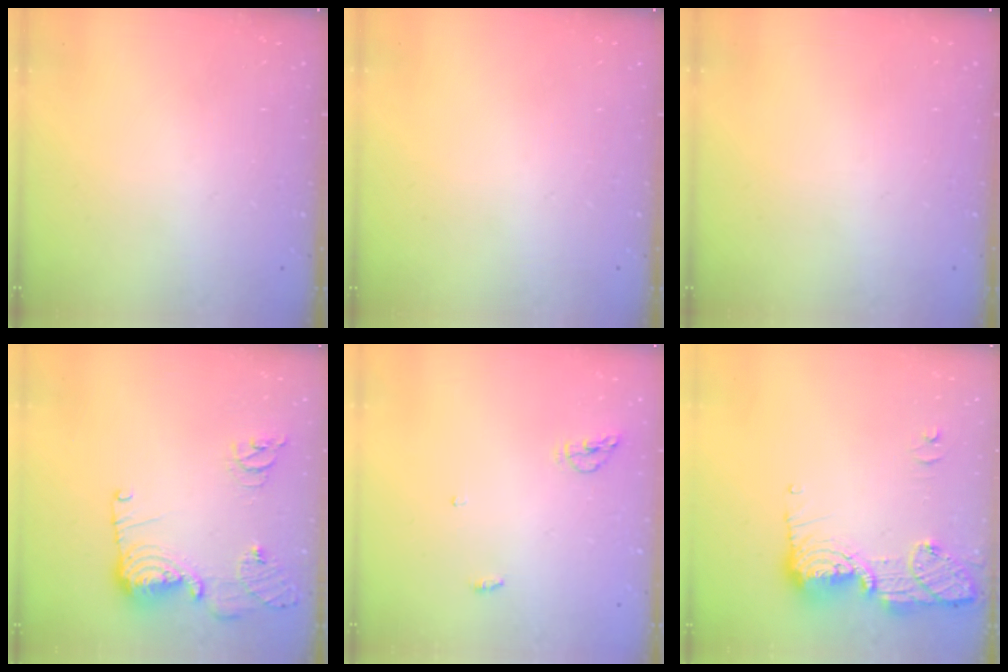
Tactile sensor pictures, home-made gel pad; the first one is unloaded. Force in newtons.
{"total": 0.0}
{"total": 0.0}
{"total": 15.2, "press": 14.9, "slide": 2.8}
{"total": 5.2, "press": 5.2, "slide": 0.7}
{"total": 14.5, "press": 14.3, "slide": 2.9}